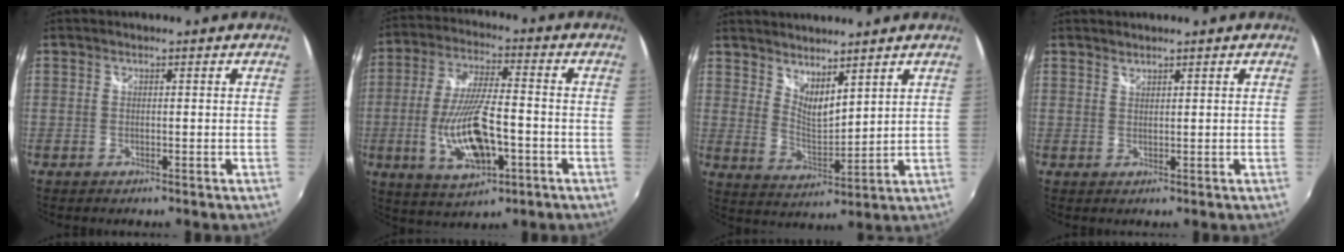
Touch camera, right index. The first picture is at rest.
{"total": 14.9, "force": [-4.2, 5.3, 13.2], "torque": [-0.268, -0.012, -0.068]}
{"total": 7.2, "force": [5.9, 2.0, 3.6], "torque": [-0.056, -0.009, 0.109]}
{"total": 1.0, "force": [1.0, 0.1, 0.0], "torque": [0.000, 0.001, 0.019]}